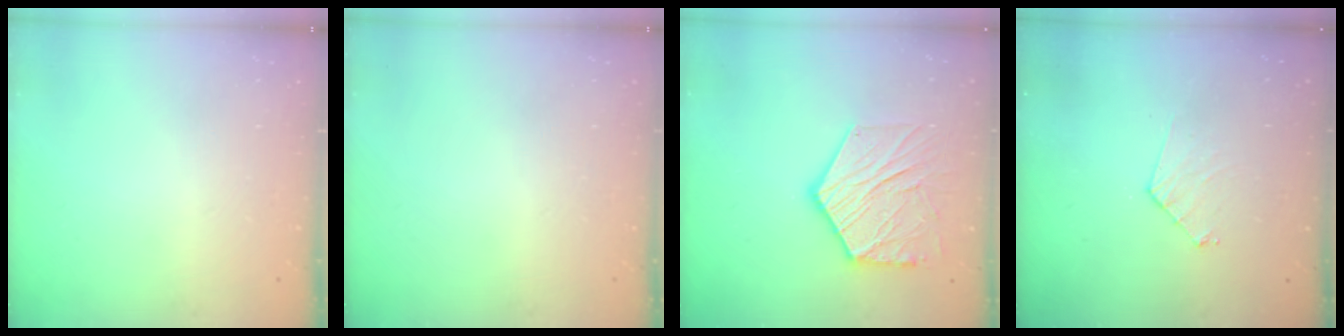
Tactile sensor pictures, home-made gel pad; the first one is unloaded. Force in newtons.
{"total": 0.0}
{"total": 16.7, "press": 16.7, "slide": 1.4}
{"total": 5.8, "press": 5.8, "slide": 0.5}